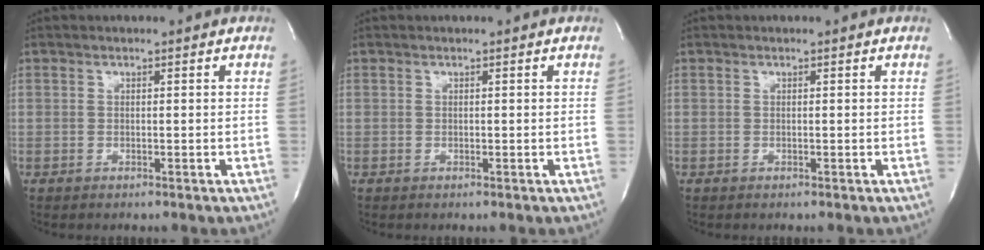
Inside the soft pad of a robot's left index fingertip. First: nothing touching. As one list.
[{"total": 0.0}, {"total": 0.0}]